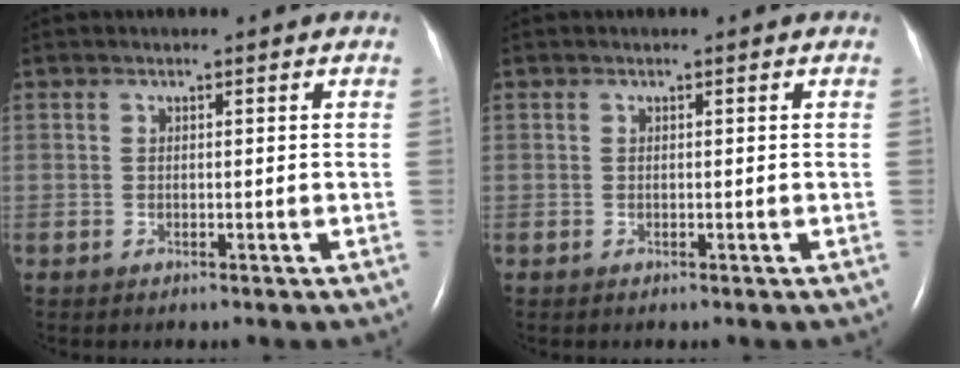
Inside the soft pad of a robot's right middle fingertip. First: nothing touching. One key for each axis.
{"total": 0.0}